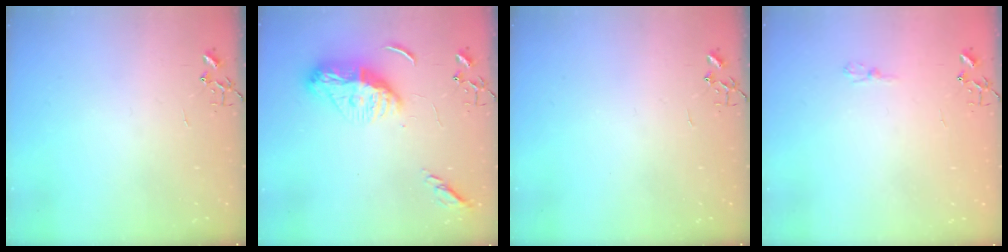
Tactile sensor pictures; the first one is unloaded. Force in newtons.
{"total": 13.7, "press": 13.6, "slide": 1.2}
{"total": 0.0}
{"total": 4.8, "press": 4.8, "slide": 0.5}